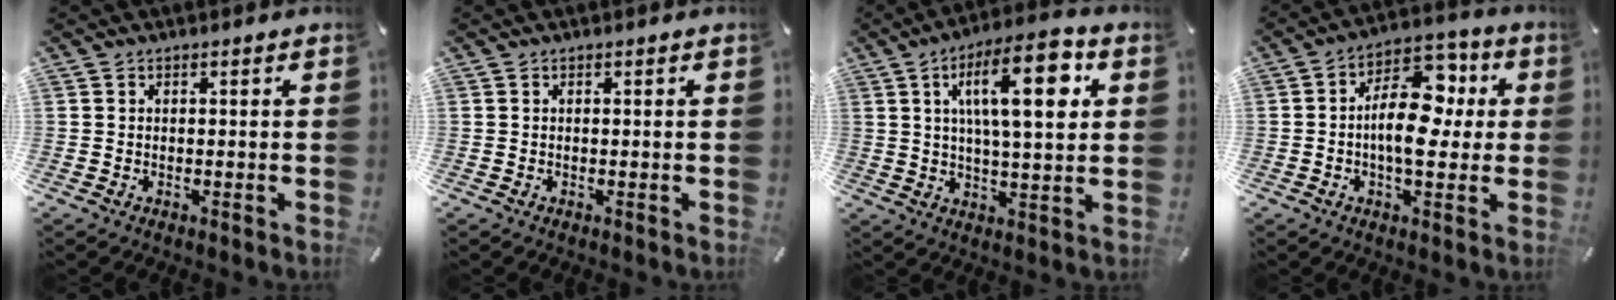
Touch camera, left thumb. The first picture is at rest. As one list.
[{"total": 0.0}, {"total": 17.4, "force": [5.8, 5.7, 15.4], "torque": [-0.238, -0.003, 0.082]}, {"total": 14.1, "force": [0.3, 8.5, 11.2], "torque": [-0.174, -0.002, 0.003]}]